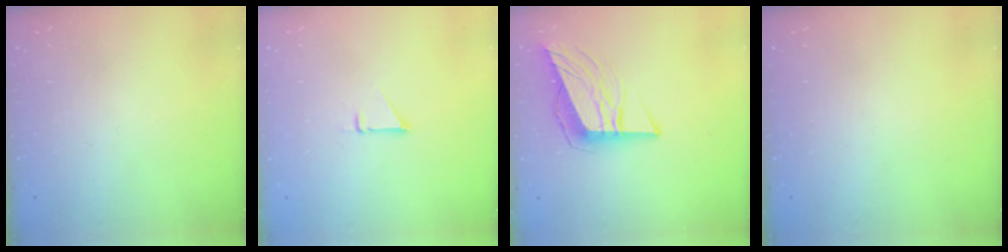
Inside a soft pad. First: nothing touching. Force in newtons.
{"total": 1.5, "press": 1.5, "slide": 0.1}
{"total": 11.4, "press": 10.8, "slide": 3.6}
{"total": 0.0}